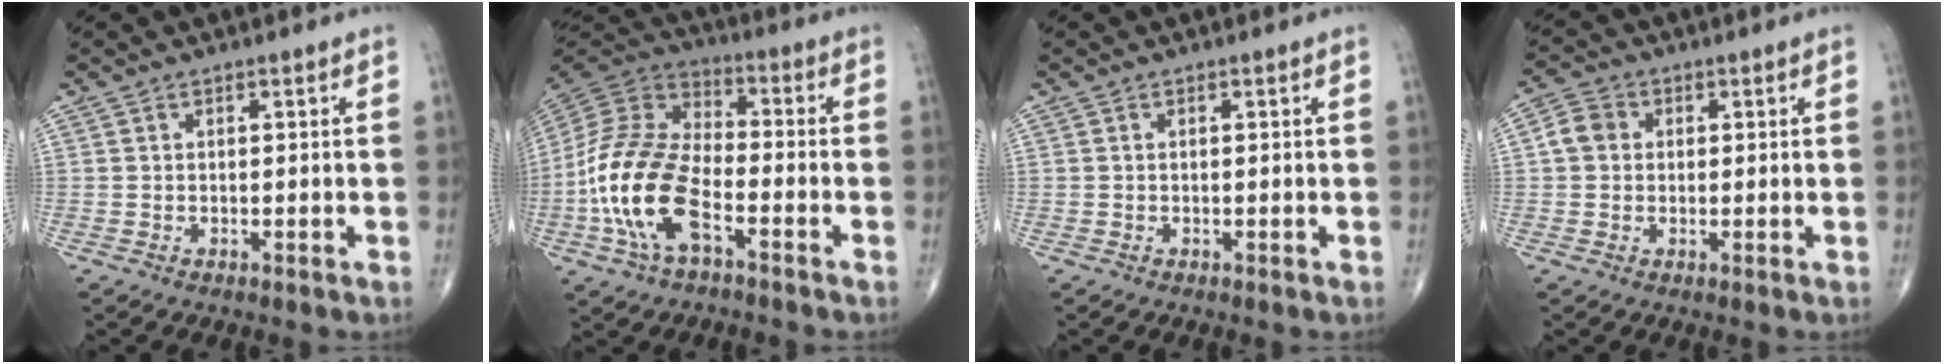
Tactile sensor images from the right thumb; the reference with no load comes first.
{"total": 18.0, "force": [-6.3, 8.9, 14.4], "torque": [-0.300, 0.034, -0.123]}
{"total": 0.0}
{"total": 4.4, "force": [0.4, 3.8, 2.1], "torque": [-0.031, 0.011, 0.001]}